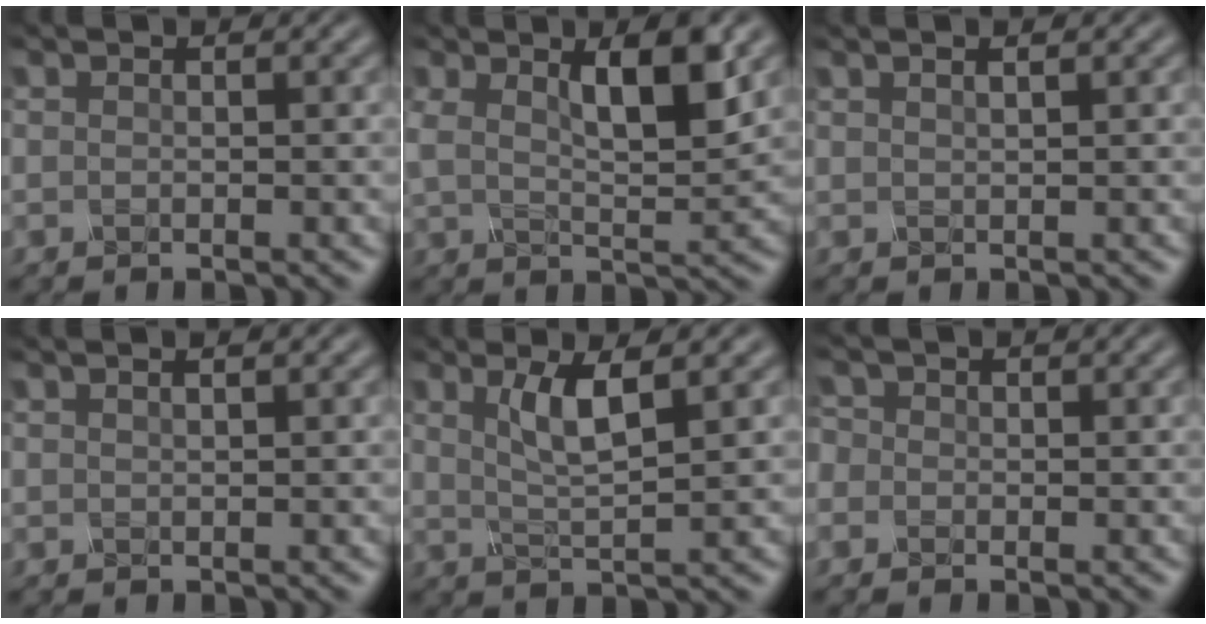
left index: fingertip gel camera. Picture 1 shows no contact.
{"total": 6.1, "force": [2.6, 1.9, 5.2], "torque": [-0.092, -0.003, 0.045]}
{"total": 1.8, "force": [1.2, 0.7, 1.3], "torque": [-0.008, 0.000, 0.003]}
{"total": 1.1, "force": [0.8, 0.3, 0.7], "torque": [-0.006, -0.003, 0.008]}
{"total": 3.7, "force": [1.6, 0.8, 3.2], "torque": [-0.062, -0.003, 0.033]}
{"total": 1.5, "force": [0.0, 1.4, 0.4], "torque": [-0.004, 0.007, -0.017]}